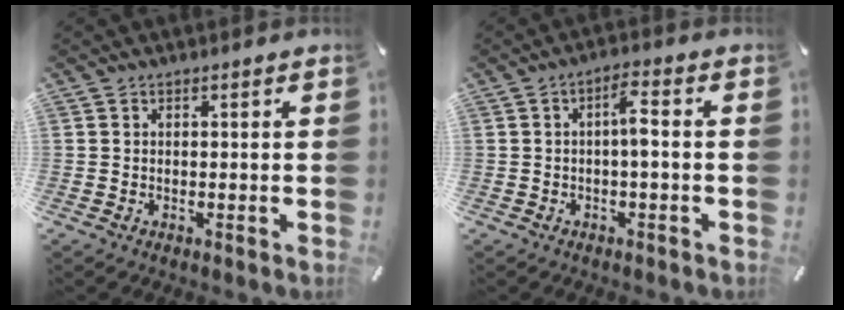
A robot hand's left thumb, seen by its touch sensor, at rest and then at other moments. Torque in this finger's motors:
{"motor_torque": [-0.13, 0.24, 0.00, -0.04, 0.16]}